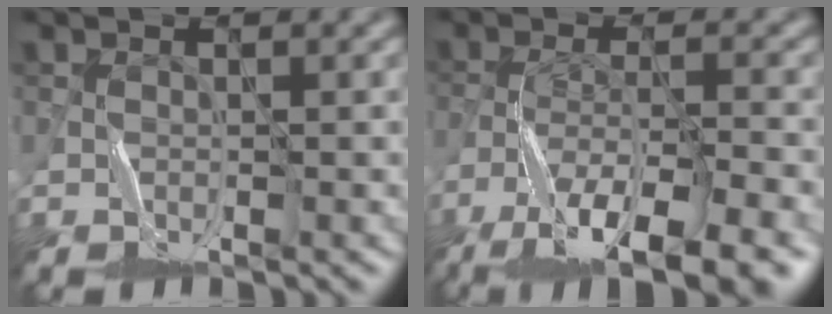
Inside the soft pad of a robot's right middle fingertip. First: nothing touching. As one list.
[{"total": 12.3, "force": [-8.7, 2.9, 8.2], "torque": [-0.146, -0.019, -0.130]}]